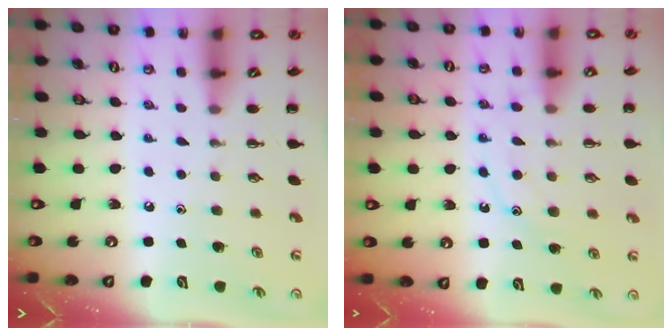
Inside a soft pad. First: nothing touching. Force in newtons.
{"total": 12.5, "press": 12.5, "slide": 0.9}